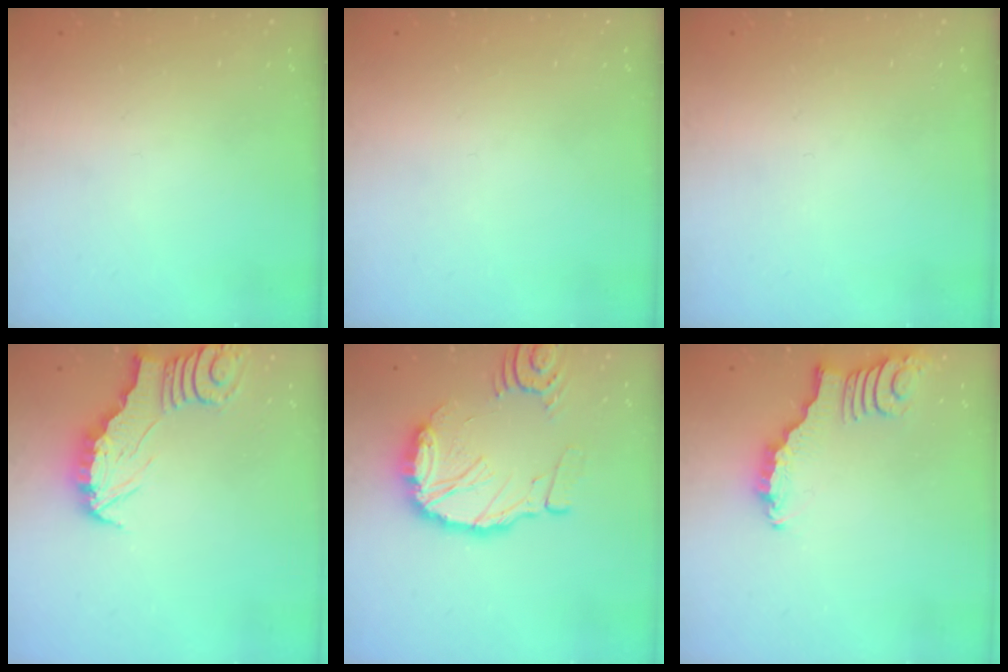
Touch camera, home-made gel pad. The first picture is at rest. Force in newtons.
{"total": 0.0}
{"total": 0.0}
{"total": 2.7, "press": 2.7, "slide": 0.2}
{"total": 16.3, "press": 16.2, "slide": 1.8}
{"total": 2.6, "press": 2.6, "slide": 0.3}